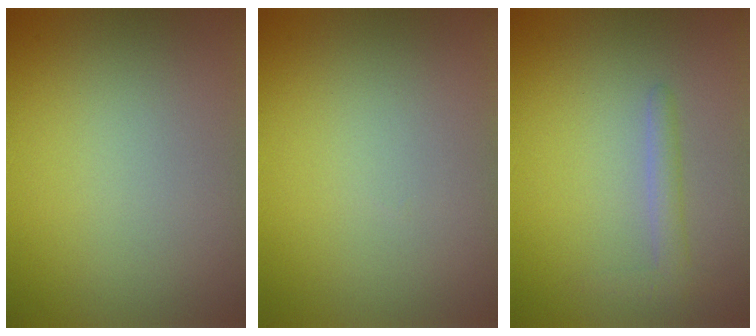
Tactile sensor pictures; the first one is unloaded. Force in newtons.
{"total": 0.0}
{"total": 1.5, "press": 1.5, "slide": 0.2}